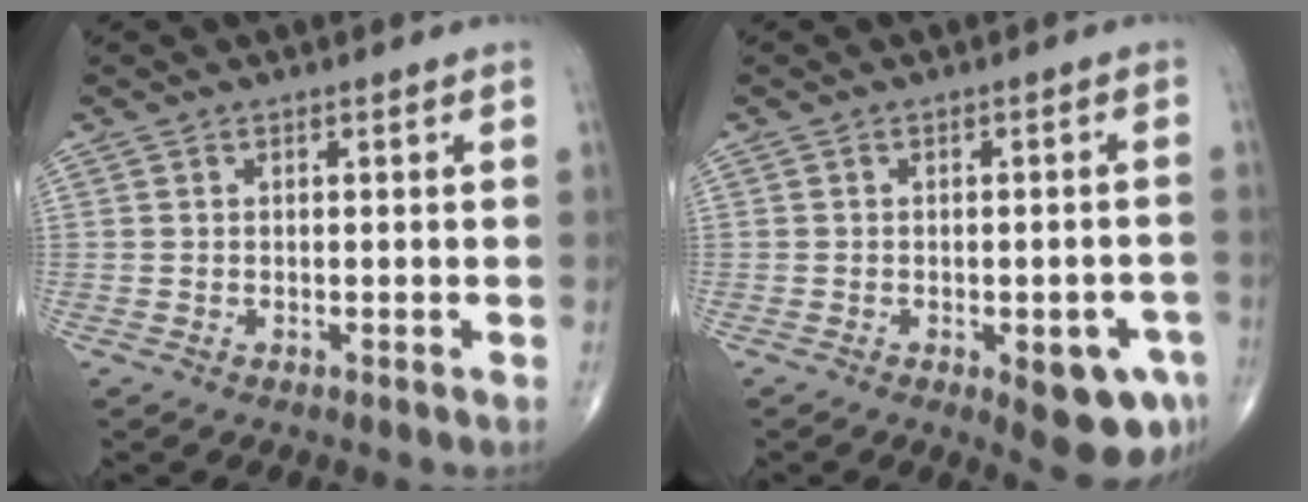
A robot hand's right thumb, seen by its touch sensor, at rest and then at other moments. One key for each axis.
{"total": 8.9, "fx": -3.6, "fy": 3.4, "fz": 7.4, "tx": -0.071, "ty": 0.008, "tz": -0.036}